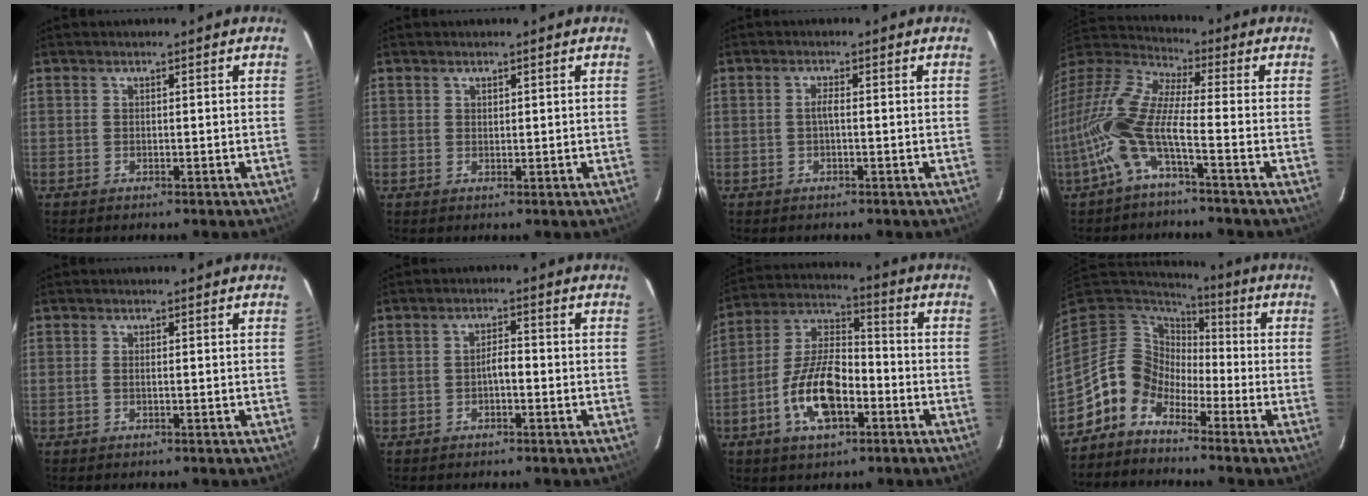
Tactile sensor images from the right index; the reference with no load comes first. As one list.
[{"total": 0.7, "force": [0.5, 0.4, 0.2], "torque": [-0.002, 0.003, 0.010]}, {"total": 1.3, "force": [-0.3, 0.1, 1.2], "torque": [-0.024, 0.005, -0.007]}, {"total": 14.2, "force": [-5.2, 2.5, 13.0], "torque": [-0.259, -0.011, -0.110]}, {"total": 0.9, "force": [-0.3, 0.1, 0.9], "torque": [-0.018, 0.001, -0.006]}, {"total": 2.2, "force": [-0.9, 0.8, 1.8], "torque": [-0.034, 0.010, -0.017]}, {"total": 13.4, "force": [-5.1, 6.1, 10.8], "torque": [-0.221, 0.009, -0.090]}, {"total": 9.1, "force": [-6.1, 6.5, 2.0], "torque": [-0.045, 0.033, -0.134]}]